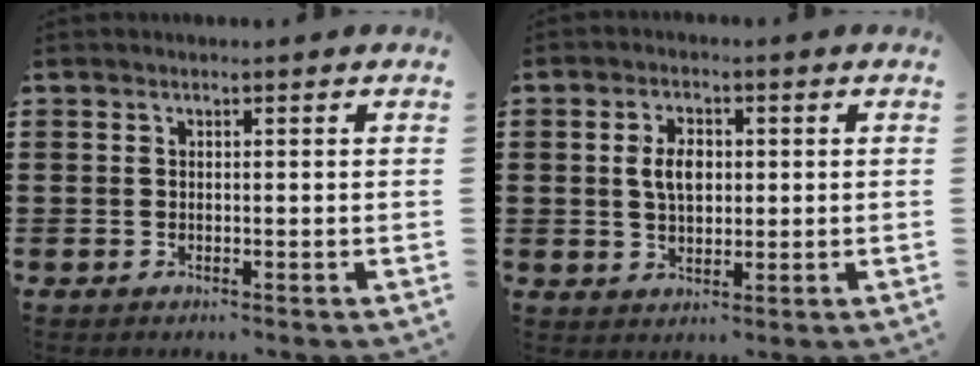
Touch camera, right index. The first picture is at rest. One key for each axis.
{"total": 4.5, "fx": 0.5, "fy": 2.8, "fz": 3.6, "tx": -0.067, "ty": 0.009, "tz": 0.004}